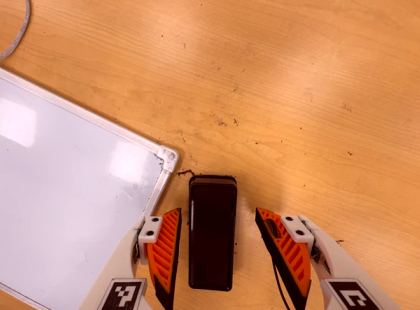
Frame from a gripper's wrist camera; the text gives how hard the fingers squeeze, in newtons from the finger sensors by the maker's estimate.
{"total": 0.0}